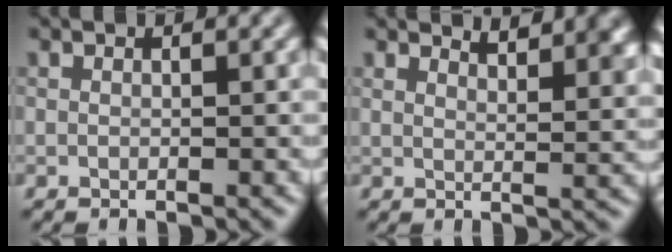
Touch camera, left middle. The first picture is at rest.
{"total": 5.6, "force": [4.6, 1.8, 2.7], "torque": [-0.017, 0.018, 0.049]}